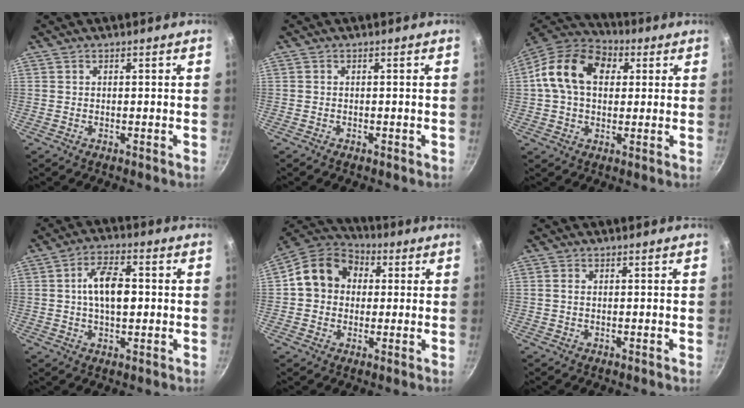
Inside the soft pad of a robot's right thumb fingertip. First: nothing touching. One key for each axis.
{"total": 0.8, "fx": -0.5, "fy": 0.5, "fz": 0.4, "tx": -0.003, "ty": 0.001, "tz": -0.008}
{"total": 15.4, "fx": 3.4, "fy": 11.1, "fz": 10.2, "tx": -0.155, "ty": 0.022, "tz": 0.039}
{"total": 9.0, "fx": 0.5, "fy": 4.6, "fz": 7.7, "tx": -0.114, "ty": 0.017, "tz": 0.002}
{"total": 13.0, "fx": 2.1, "fy": 10.8, "fz": 6.9, "tx": -0.086, "ty": 0.030, "tz": 0.013}
{"total": 0.9, "fx": 0.2, "fy": 0.6, "fz": 0.7, "tx": -0.014, "ty": 0.001, "tz": 0.002}